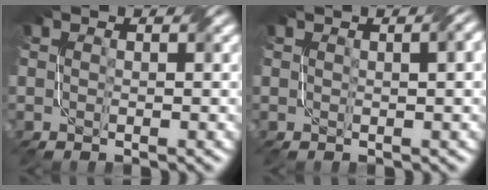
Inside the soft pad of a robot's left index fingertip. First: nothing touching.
{"total": 3.4, "force": [1.1, 1.3, 3.0], "torque": [-0.023, 0.015, 0.009]}